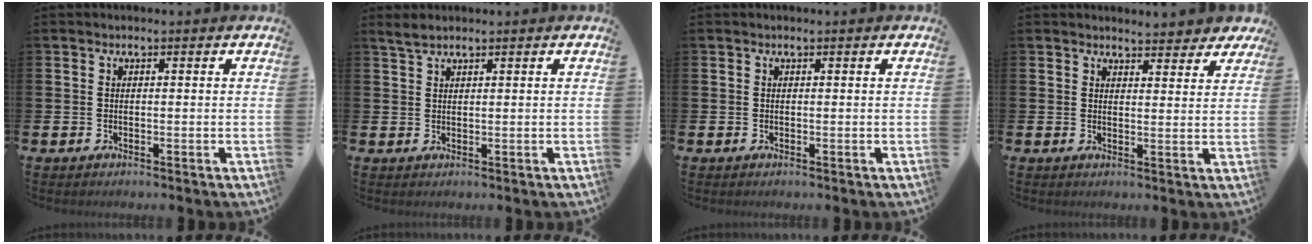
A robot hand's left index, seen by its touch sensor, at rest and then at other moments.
{"total": 1.9, "force": [1.7, 0.4, 0.7], "torque": [-0.025, 0.008, 0.032]}
{"total": 0.0}
{"total": 4.2, "force": [4.1, 0.8, 0.4], "torque": [0.004, -0.025, 0.070]}